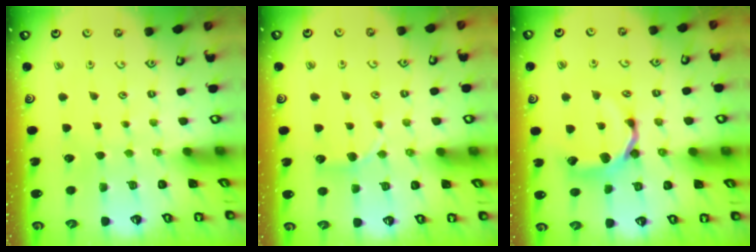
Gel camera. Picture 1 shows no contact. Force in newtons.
{"total": 7.0, "press": 7.0, "slide": 0.5}
{"total": 10.6, "press": 10.6, "slide": 1.3}